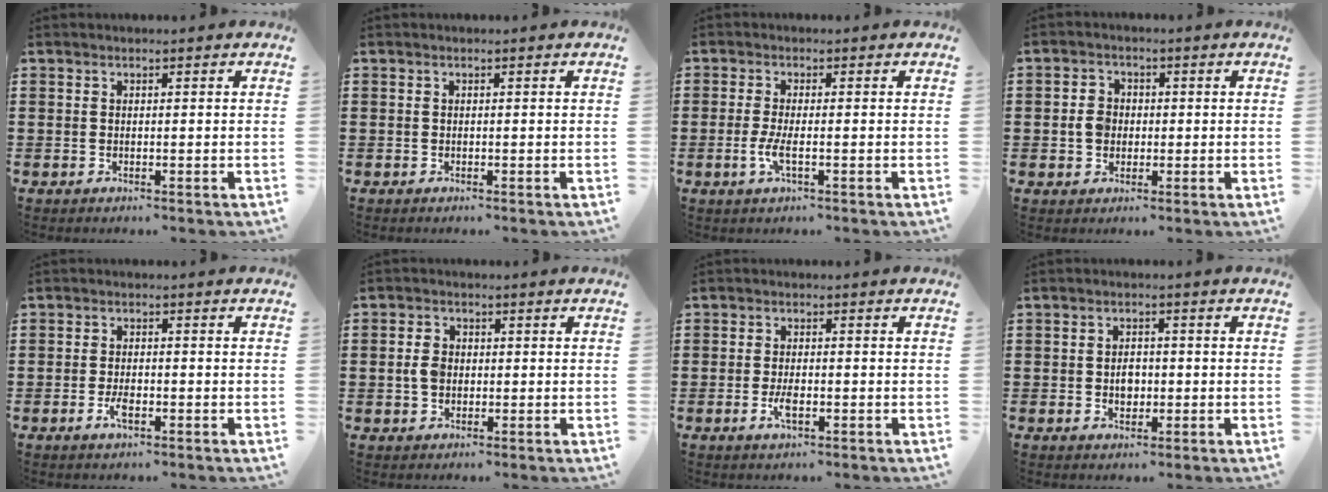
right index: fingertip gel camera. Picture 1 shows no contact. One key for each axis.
{"total": 0.0}
{"total": 3.3, "fx": -1.0, "fy": 0.6, "fz": 3.1, "tx": -0.075, "ty": -0.010, "tz": -0.024}
{"total": 3.6, "fx": -0.2, "fy": 3.1, "fz": 1.9, "tx": -0.045, "ty": 0.010, "tz": -0.007}
{"total": 2.8, "fx": -1.1, "fy": 1.0, "fz": 2.3, "tx": -0.049, "ty": -0.002, "tz": -0.022}
{"total": 3.2, "fx": -0.1, "fy": 2.4, "fz": 2.2, "tx": -0.054, "ty": 0.005, "tz": -0.005}
{"total": 2.9, "fx": -0.9, "fy": 1.0, "fz": 2.6, "tx": -0.054, "ty": -0.005, "tz": -0.018}
{"total": 2.8, "fx": -0.4, "fy": 1.9, "fz": 2.1, "tx": -0.026, "ty": -0.002, "tz": -0.011}